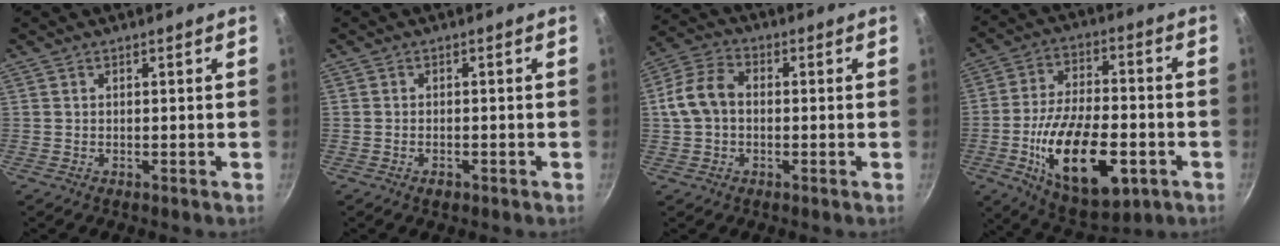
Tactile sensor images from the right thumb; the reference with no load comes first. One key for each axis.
{"total": 1.6, "fx": -0.9, "fy": 0.9, "fz": 1.0, "tx": -0.019, "ty": 0.006, "tz": -0.013}
{"total": 8.1, "fx": -0.2, "fy": 5.8, "fz": 5.7, "tx": -0.104, "ty": 0.028, "tz": -0.015}
{"total": 21.2, "fx": -6.3, "fy": 10.3, "fz": 17.5, "tx": -0.287, "ty": 0.018, "tz": -0.095}